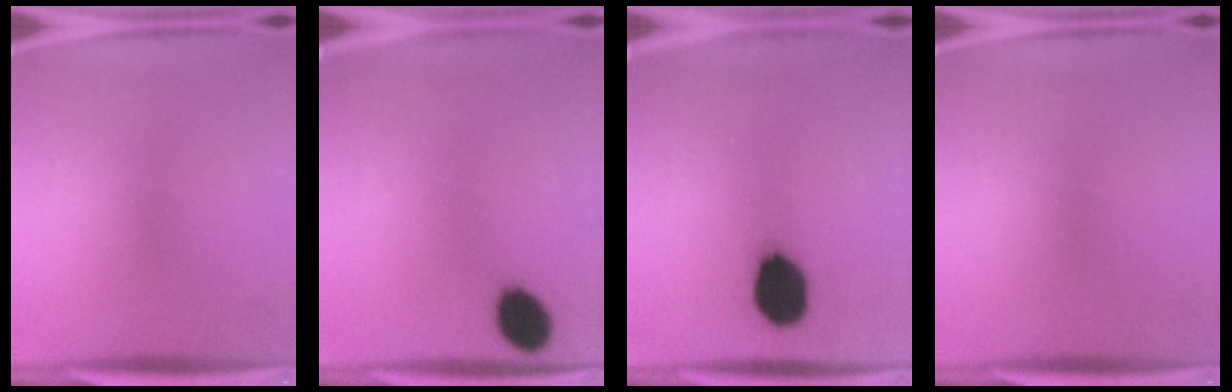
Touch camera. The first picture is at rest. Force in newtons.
{"total": 8.4}
{"total": 13.9}
{"total": 0.0}